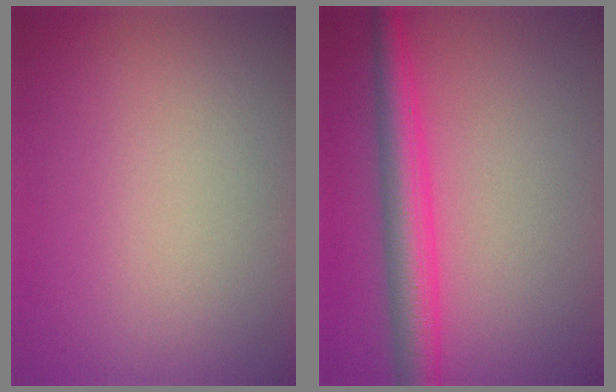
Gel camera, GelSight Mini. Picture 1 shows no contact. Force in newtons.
{"total": 4.9, "press": 4.9, "slide": 0.3}